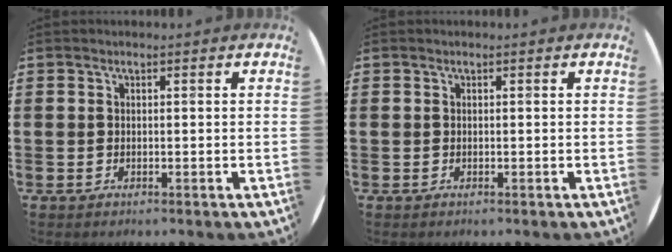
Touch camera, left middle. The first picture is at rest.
{"total": 0.0}